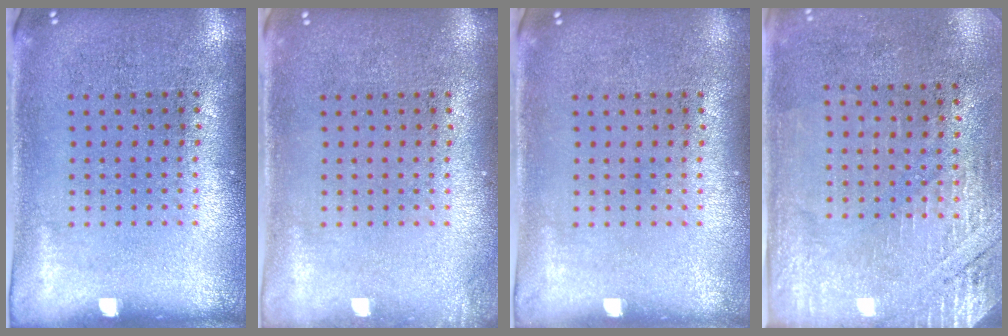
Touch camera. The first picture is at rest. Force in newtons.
{"total": 0.7, "press": 0.7, "slide": 0.1}
{"total": 0.0}
{"total": 2.7, "press": 2.4, "slide": 1.3}